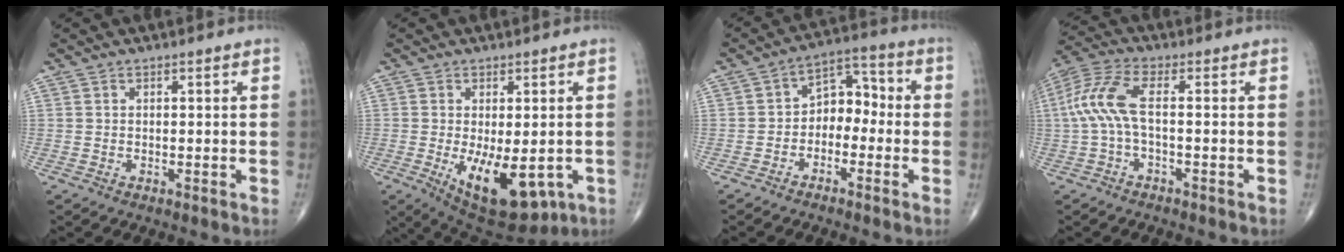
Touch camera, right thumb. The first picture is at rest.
{"total": 13.1, "force": [-3.7, 6.1, 11.0], "torque": [-0.153, -0.017, -0.034]}
{"total": 7.3, "force": [-2.0, 5.2, 4.7], "torque": [-0.042, 0.046, -0.049]}
{"total": 8.2, "force": [-0.5, 3.0, 7.6], "torque": [-0.193, 0.029, -0.014]}